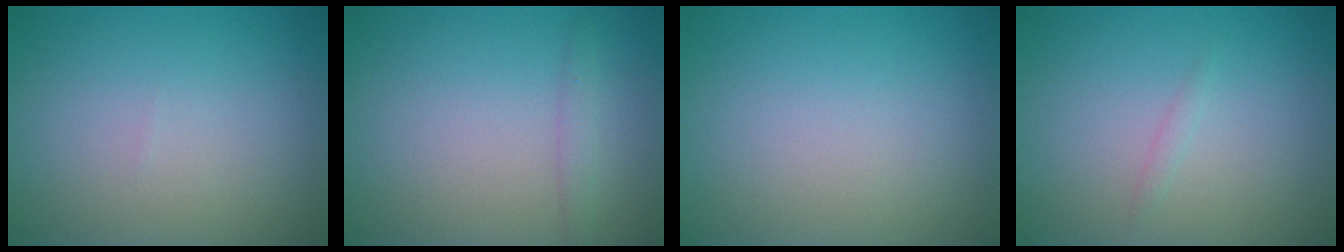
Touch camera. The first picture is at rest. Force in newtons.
{"total": 1.1, "press": 1.1, "slide": 0.1}
{"total": 0.0}
{"total": 0.5, "press": 0.5, "slide": 0.1}